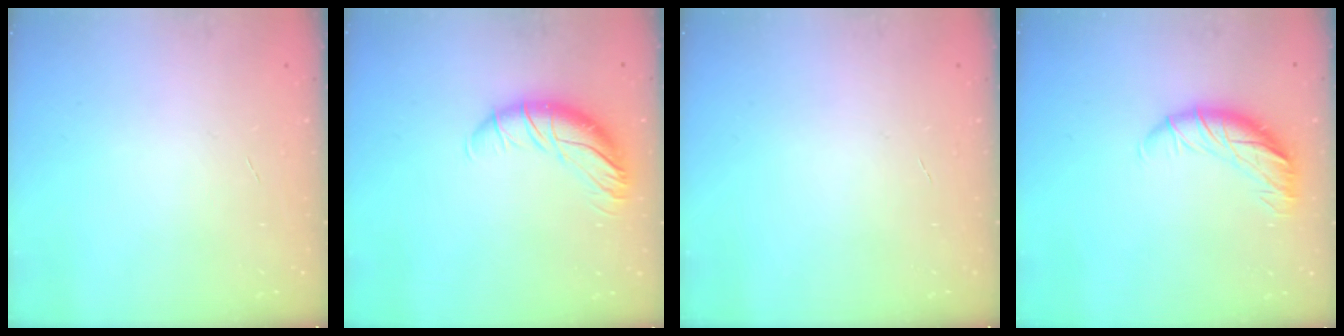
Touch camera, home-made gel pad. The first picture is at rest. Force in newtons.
{"total": 11.7, "press": 11.6, "slide": 1.9}
{"total": 0.0}
{"total": 11.7, "press": 11.5, "slide": 2.0}